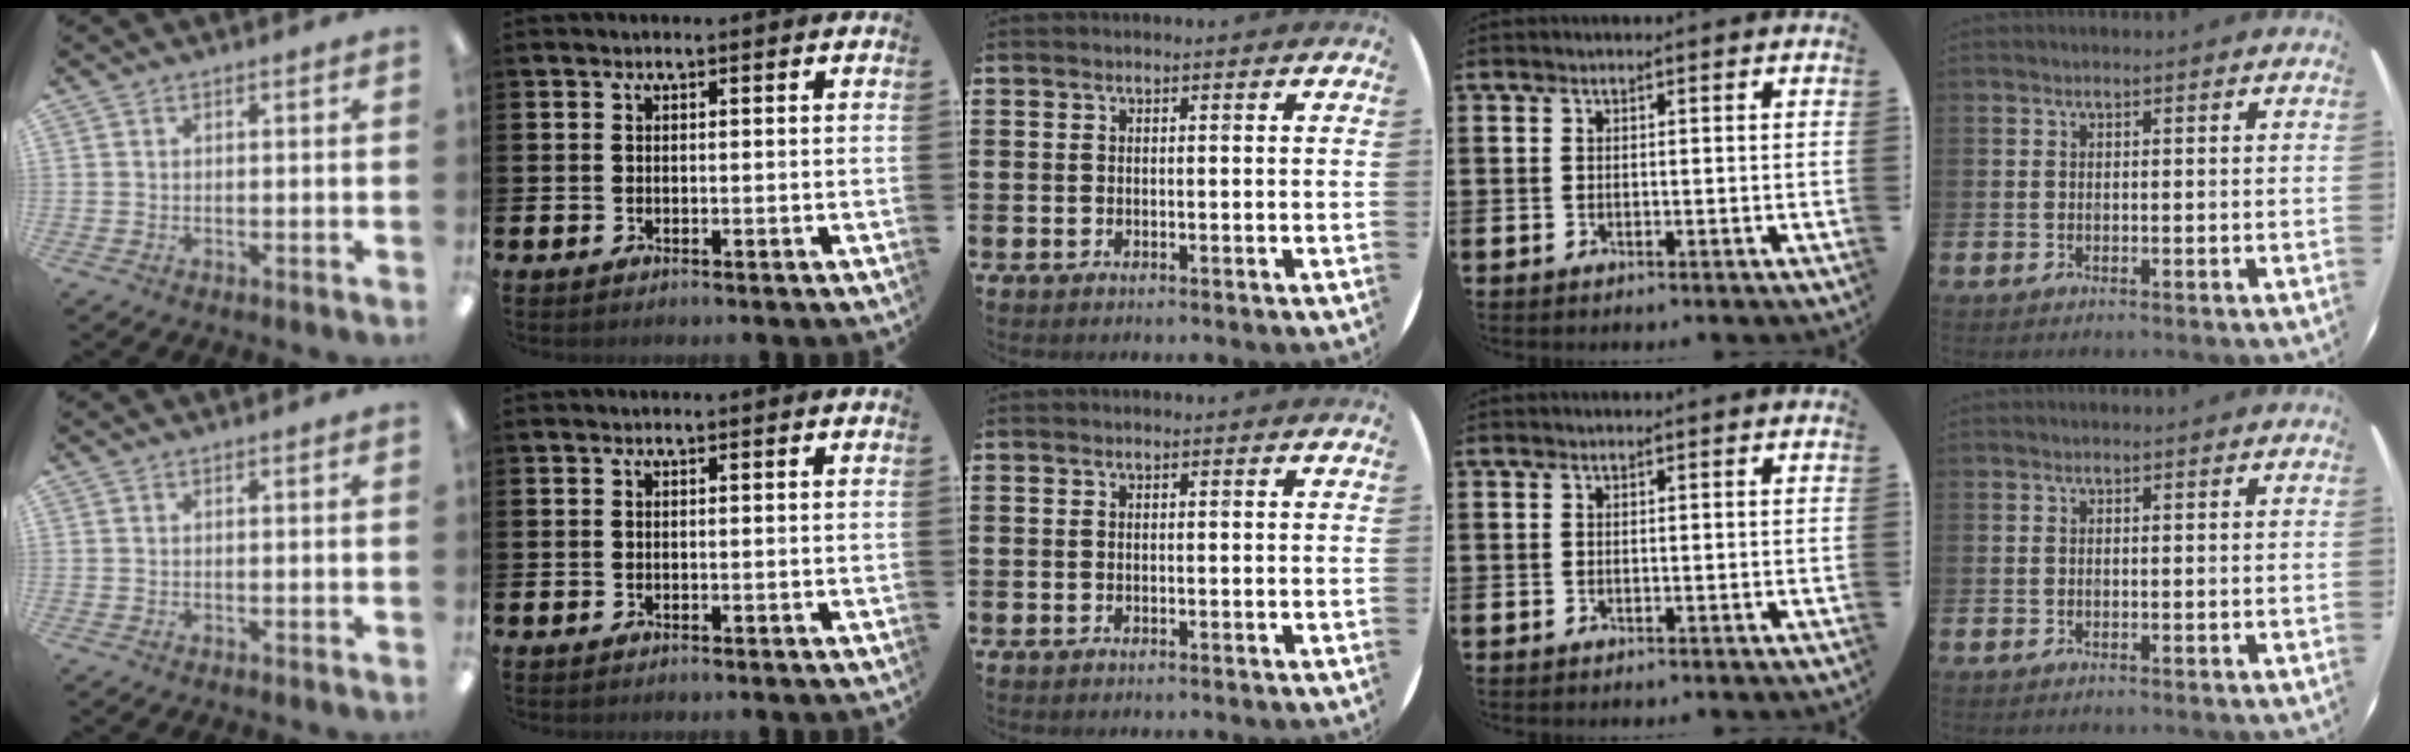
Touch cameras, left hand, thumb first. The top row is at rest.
{}